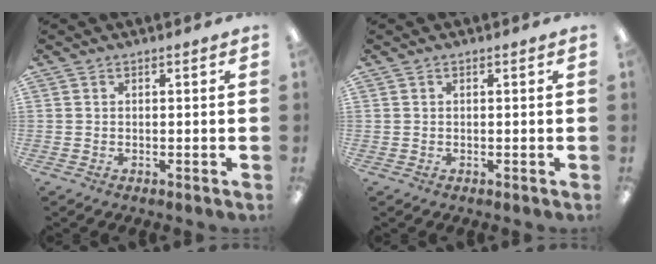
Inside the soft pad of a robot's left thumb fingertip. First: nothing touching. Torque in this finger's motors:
{"motor_torque": [0.00, 0.05, -0.11, 0.00, 0.00]}